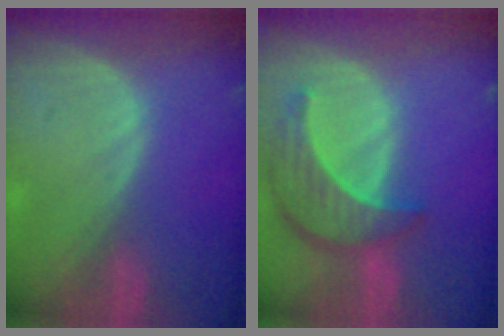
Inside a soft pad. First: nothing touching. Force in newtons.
{"total": 8.7, "press": 8.0, "slide": 3.6}